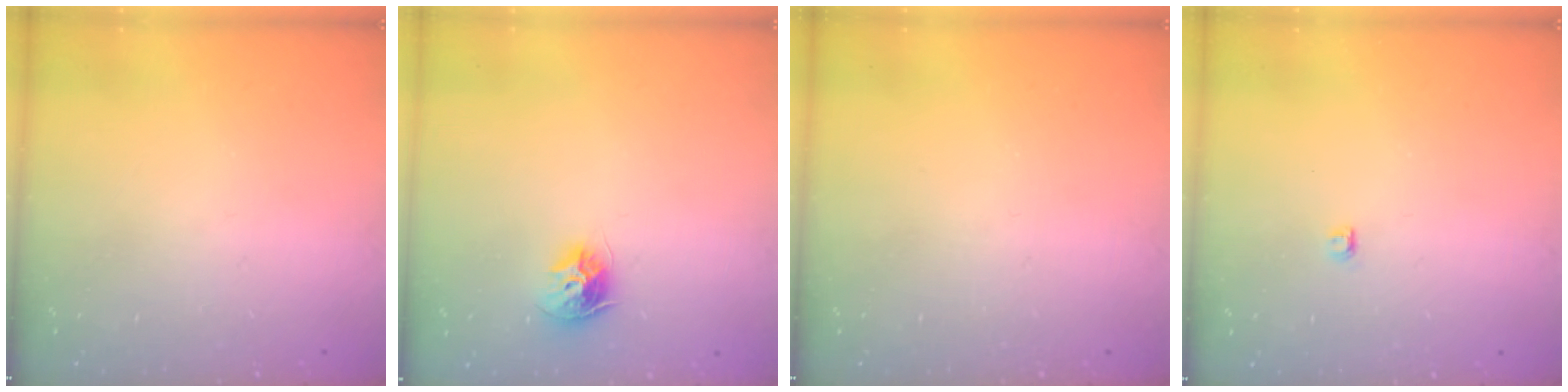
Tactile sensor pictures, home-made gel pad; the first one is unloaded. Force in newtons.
{"total": 8.5, "press": 8.5, "slide": 0.4}
{"total": 0.0}
{"total": 2.8, "press": 2.7, "slide": 0.3}